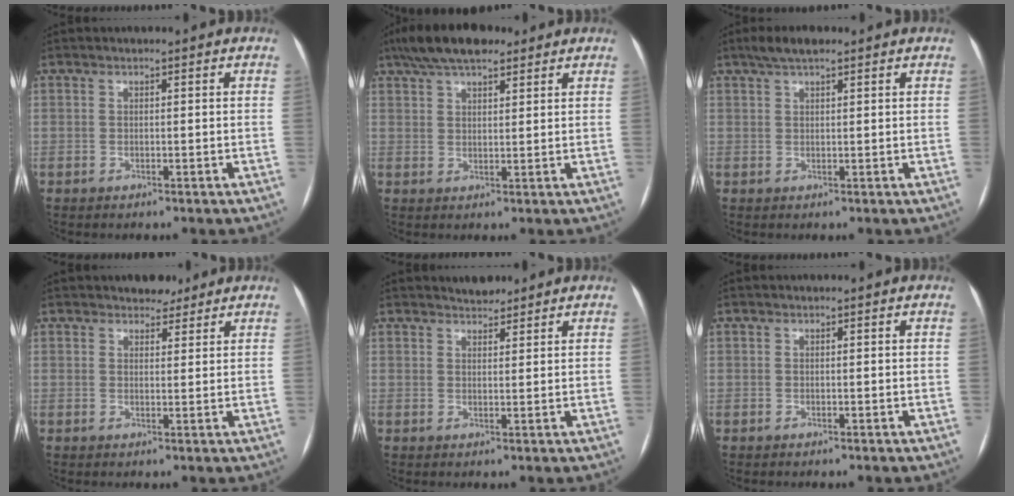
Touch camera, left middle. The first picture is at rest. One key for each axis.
{"total": 9.5, "fx": 7.1, "fy": 3.2, "fz": 5.5, "tx": -0.098, "ty": 0.031, "tz": 0.121}
{"total": 3.8, "fx": 2.7, "fy": 1.0, "fz": 2.5, "tx": -0.051, "ty": 0.018, "tz": 0.049}
{"total": 3.1, "fx": 2.6, "fy": 1.6, "fz": 0.7, "tx": -0.006, "ty": 0.002, "tz": 0.037}
{"total": 2.5, "fx": 2.3, "fy": 0.9, "fz": 0.4, "tx": -0.010, "ty": 0.003, "tz": 0.037}
{"total": 0.0}